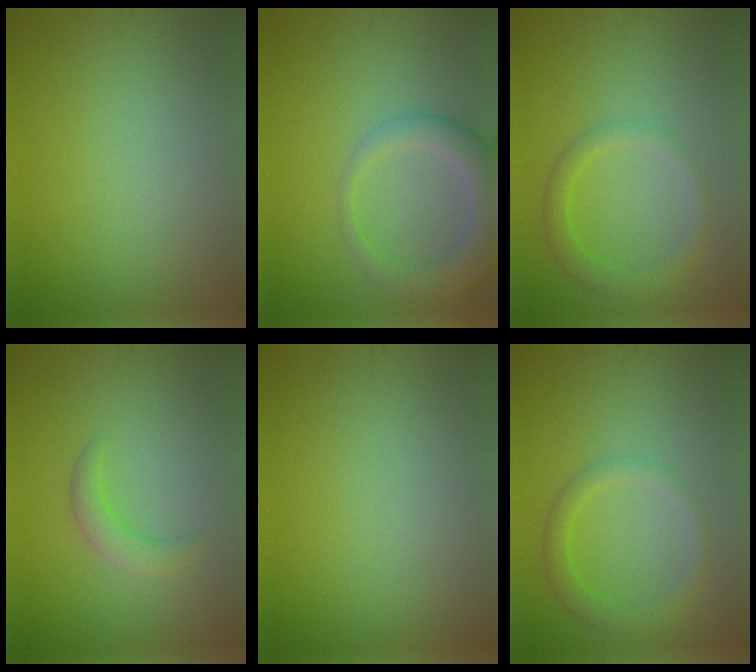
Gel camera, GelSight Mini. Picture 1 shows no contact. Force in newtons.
{"total": 5.2, "press": 5.2, "slide": 0.4}
{"total": 2.7, "press": 2.7, "slide": 0.1}
{"total": 2.1, "press": 2.1, "slide": 0.3}
{"total": 0.0}
{"total": 2.7, "press": 2.7, "slide": 0.1}